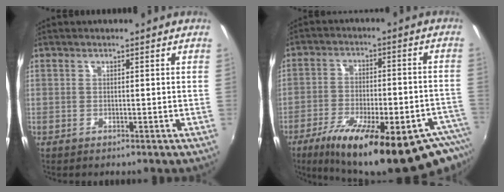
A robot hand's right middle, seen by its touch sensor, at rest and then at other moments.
{"total": 26.2, "force": [-17.8, 6.8, 18.0], "torque": [-0.295, -0.055, -0.252]}